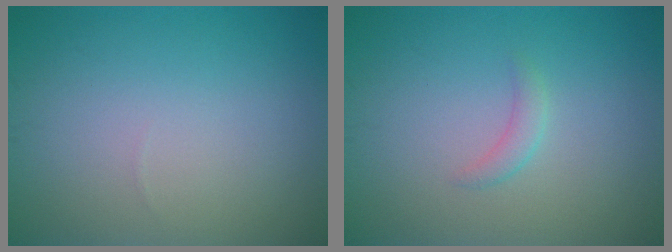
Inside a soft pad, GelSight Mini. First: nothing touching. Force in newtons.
{"total": 1.2, "press": 1.1, "slide": 0.0}